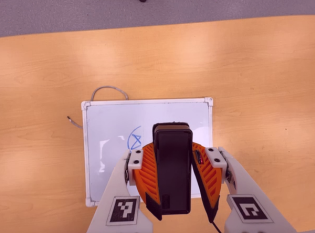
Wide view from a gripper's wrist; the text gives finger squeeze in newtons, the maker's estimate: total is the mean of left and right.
{"total": 8.4, "left": 8.2, "right": 8.7}